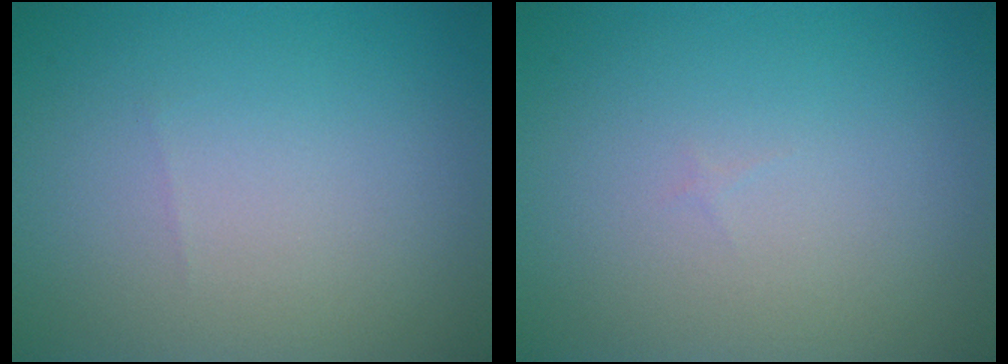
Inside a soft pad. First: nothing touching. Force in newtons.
{"total": 0.0}